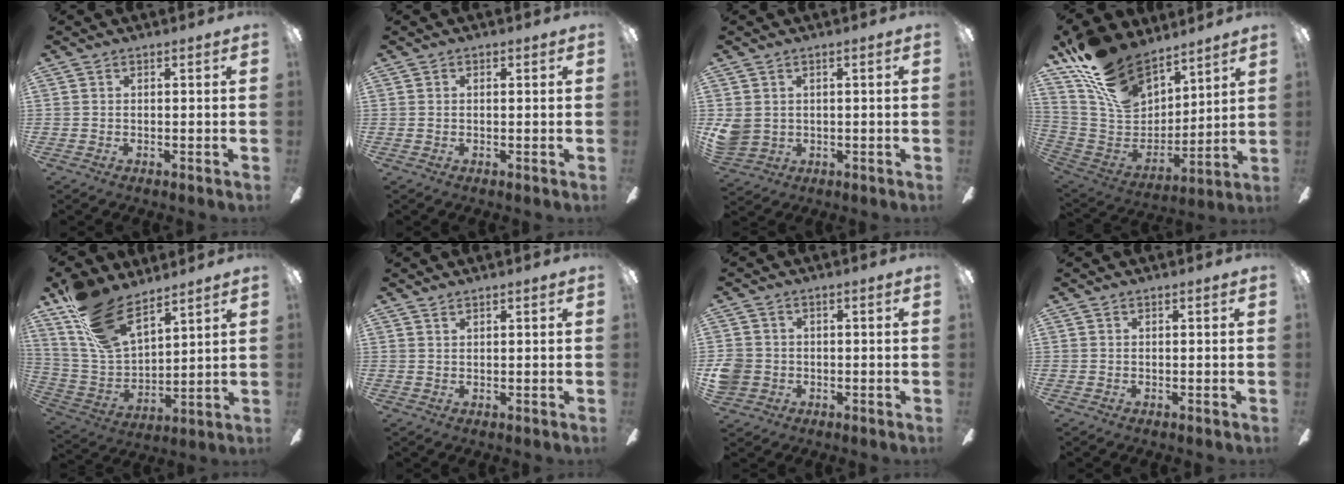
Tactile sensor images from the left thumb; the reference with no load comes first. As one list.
[{"total": 0.6, "force": [0.2, 0.4, 0.4], "torque": [-0.001, -0.001, 0.002]}, {"total": 4.5, "force": [0.9, 4.1, 1.7], "torque": [-0.042, 0.003, 0.018]}, {"total": 20.6, "force": [14.8, 10.7, 9.5], "torque": [-0.196, -0.081, 0.280]}, {"total": 17.6, "force": [13.2, 7.2, 9.1], "torque": [-0.199, -0.070, 0.245]}, {"total": 1.0, "force": [0.9, 0.3, 0.2], "torque": [-0.005, 0.000, 0.017]}, {"total": 4.8, "force": [-0.7, 4.5, 1.5], "torque": [-0.035, 0.010, -0.012]}, {"total": 0.0}]